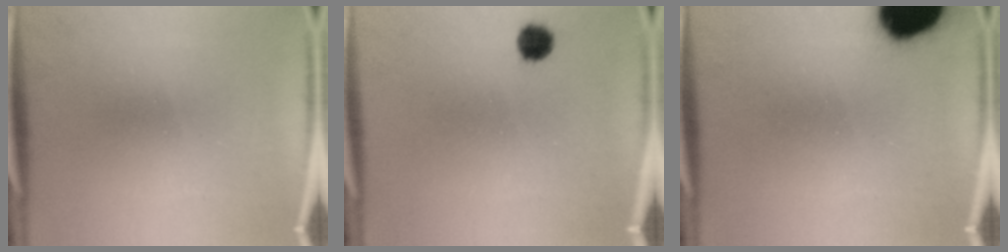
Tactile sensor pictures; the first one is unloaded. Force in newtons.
{"total": 3.3}
{"total": 18.1}